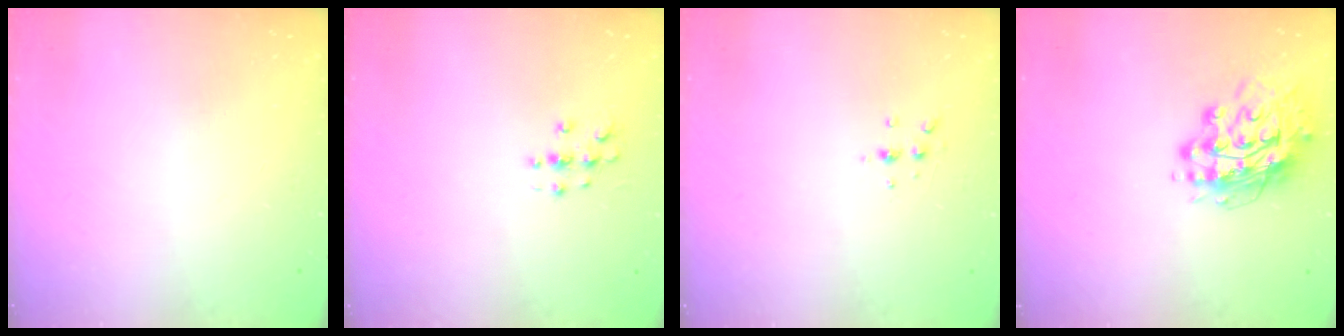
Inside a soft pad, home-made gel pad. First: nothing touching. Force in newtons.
{"total": 2.8, "press": 2.8, "slide": 0.3}
{"total": 6.1, "press": 6.1, "slide": 0.7}
{"total": 15.2, "press": 15.1, "slide": 1.6}